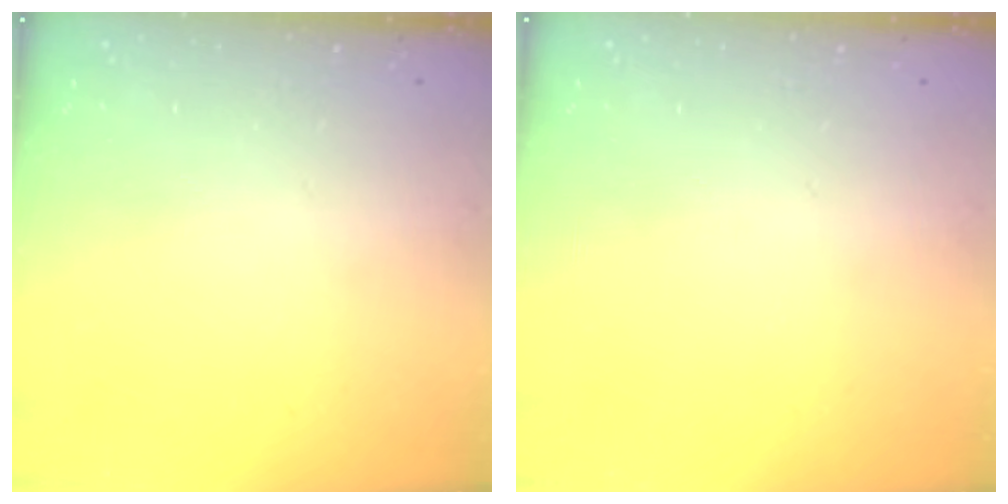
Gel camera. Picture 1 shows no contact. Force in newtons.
{"total": 0.0}